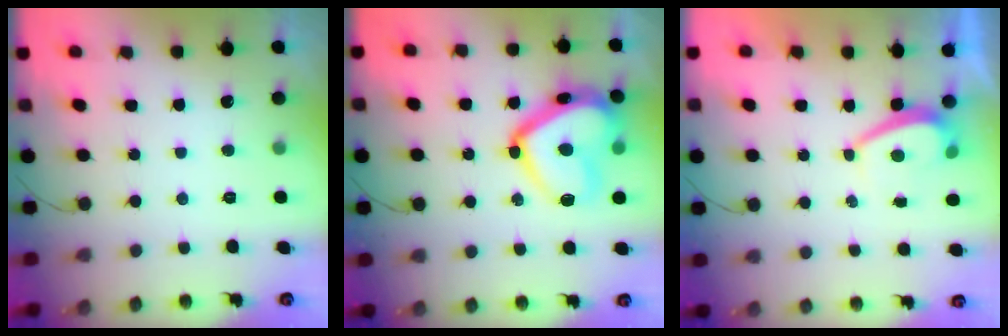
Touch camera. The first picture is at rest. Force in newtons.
{"total": 20.7, "press": 20.6, "slide": 1.2}
{"total": 1.7, "press": 1.6, "slide": 0.6}